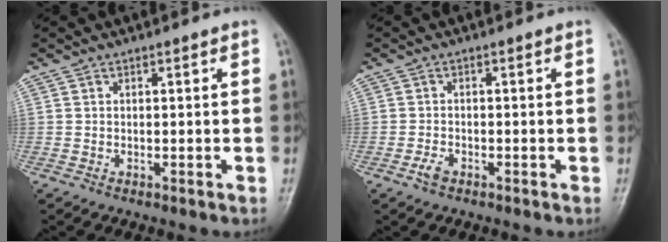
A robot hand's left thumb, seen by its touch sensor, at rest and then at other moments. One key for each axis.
{"total": 1.7, "fx": -1.0, "fy": 0.9, "fz": 1.0, "tx": -0.026, "ty": 0.003, "tz": -0.021}